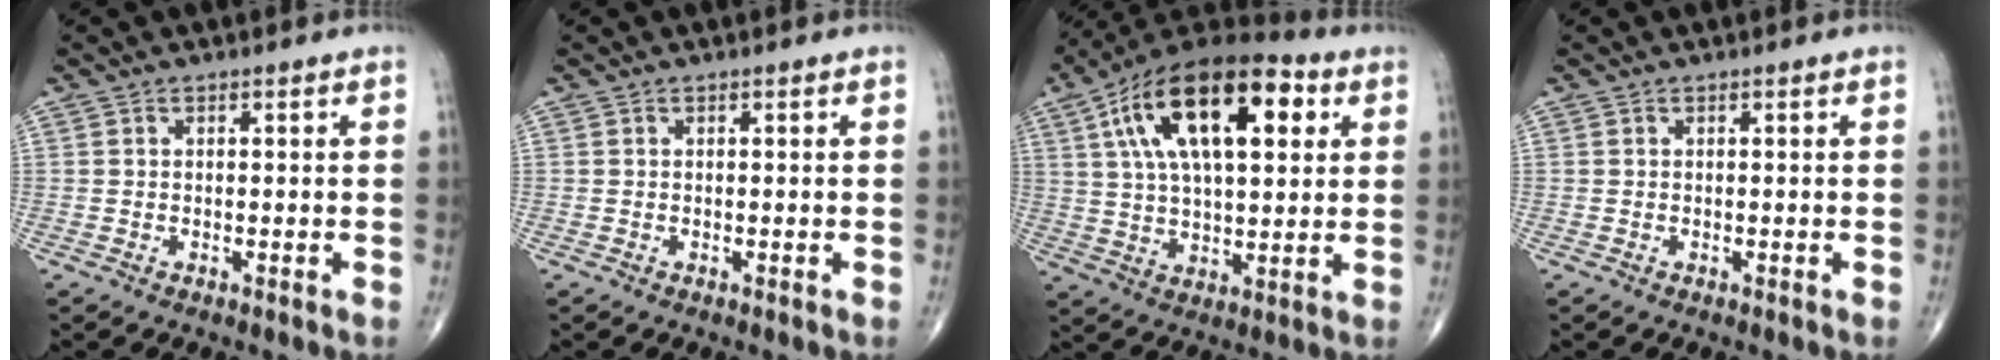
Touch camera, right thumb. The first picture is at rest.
{"total": 0.0}
{"total": 23.4, "force": [7.8, 11.0, 19.2], "torque": [-0.317, 0.011, 0.124]}
{"total": 0.0}